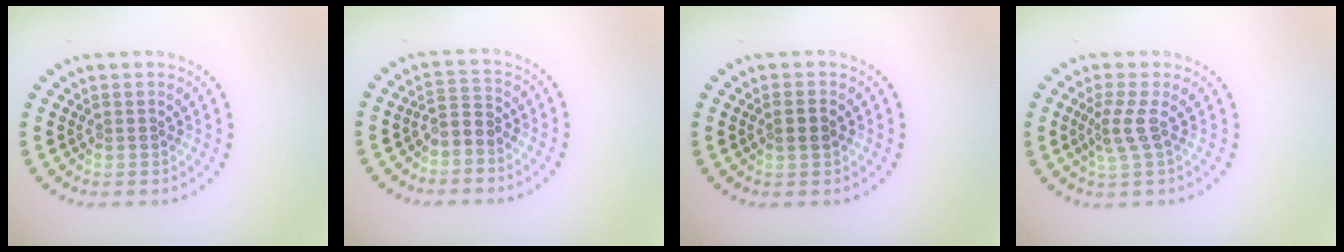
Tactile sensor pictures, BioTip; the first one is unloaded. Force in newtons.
{"total": 1.9, "press": 1.4, "slide": 1.3}
{"total": 1.5, "press": 1.4, "slide": 0.4}
{"total": 2.1, "press": 1.5, "slide": 1.5}